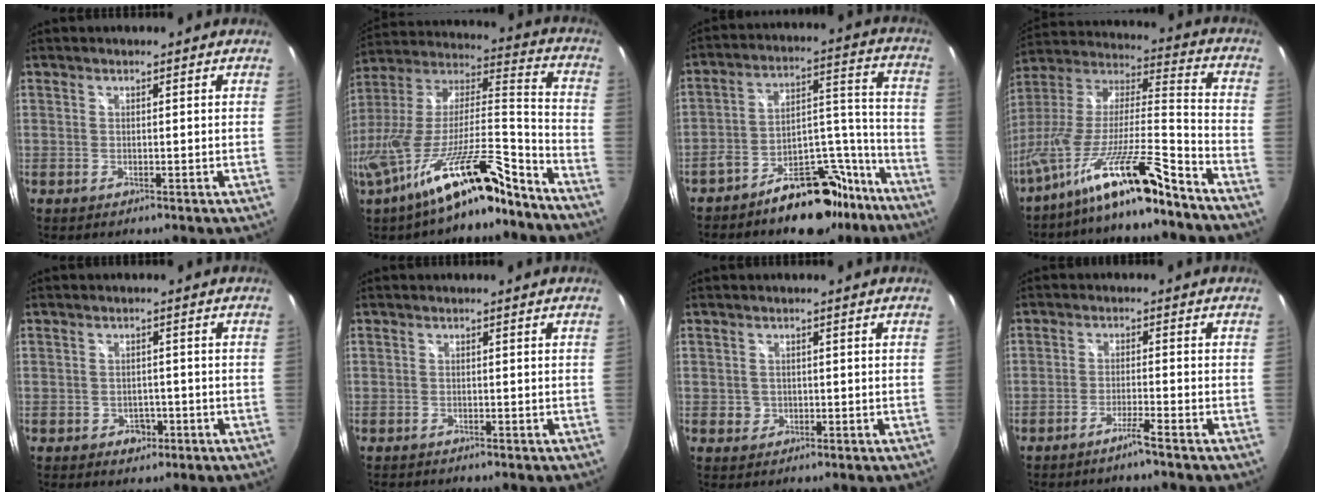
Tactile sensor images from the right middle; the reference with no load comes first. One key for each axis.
{"total": 21.7, "fx": -15.5, "fy": 3.1, "fz": 14.9, "tx": -0.256, "ty": -0.029, "tz": -0.267}
{"total": 16.6, "fx": -13.0, "fy": 7.4, "fz": 7.3, "tx": -0.100, "ty": 0.064, "tz": -0.171}
{"total": 17.5, "fx": -13.3, "fy": -0.1, "fz": 11.4, "tx": -0.196, "ty": -0.025, "tz": -0.239}
{"total": 3.2, "fx": -1.4, "fy": 2.6, "fz": 1.0, "tx": -0.023, "ty": 0.001, "tz": -0.015}
{"total": 1.2, "fx": -1.1, "fy": 0.3, "fz": 0.2, "tx": -0.008, "ty": -0.006, "tz": -0.019}
{"total": 1.9, "fx": -0.3, "fy": 1.9, "fz": 0.3, "tx": -0.001, "ty": -0.002, "tz": -0.003}
{"total": 2.8, "fx": -2.3, "fy": -0.7, "fz": 1.3, "tx": -0.037, "ty": 0.000, "tz": -0.044}